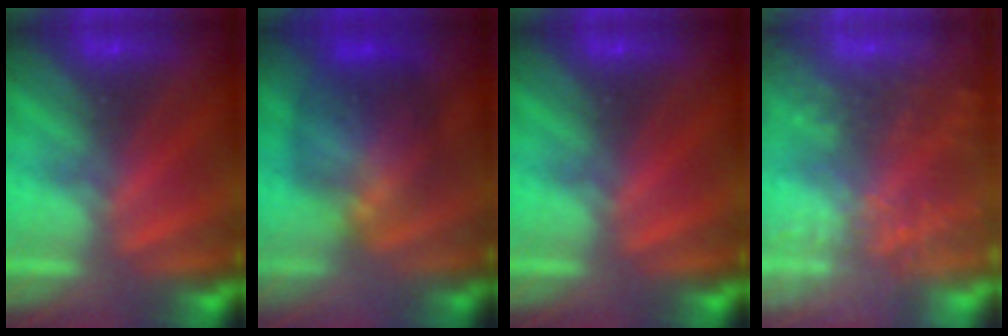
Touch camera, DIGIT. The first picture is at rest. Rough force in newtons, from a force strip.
{"total": 9.1}
{"total": 0.0}
{"total": 9.1}